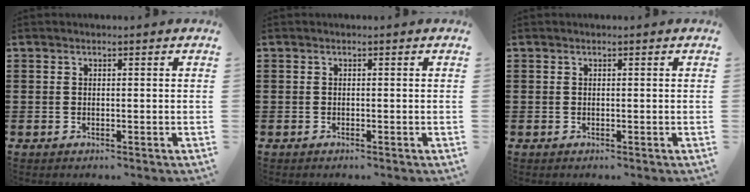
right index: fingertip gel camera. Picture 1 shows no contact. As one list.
[{"total": 0.0}, {"total": 0.0}]